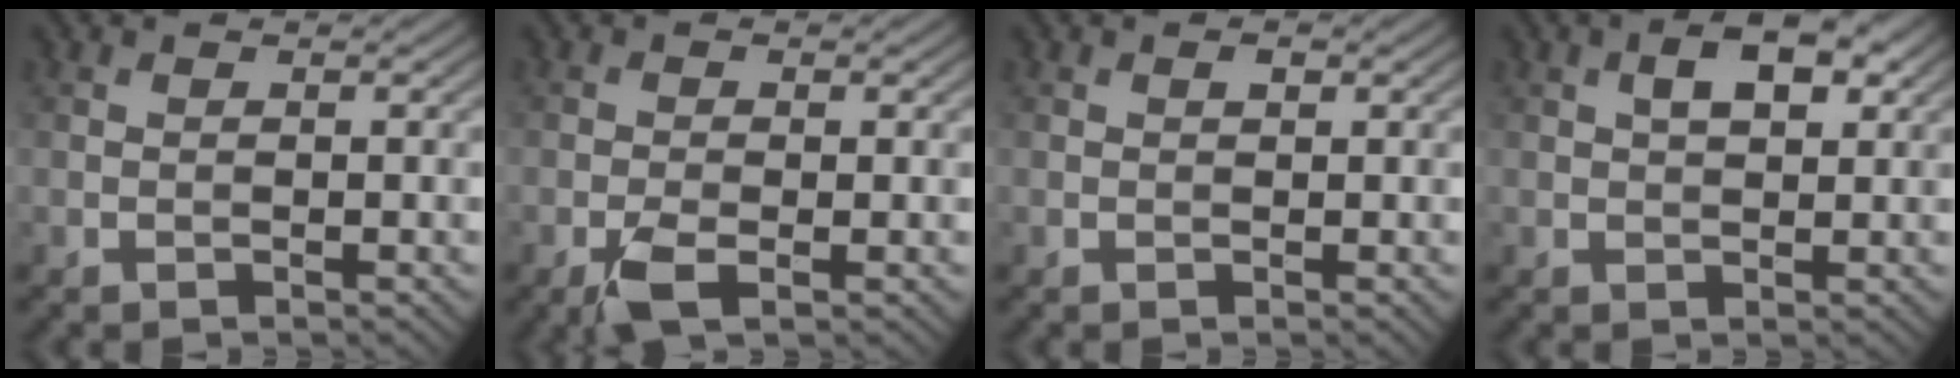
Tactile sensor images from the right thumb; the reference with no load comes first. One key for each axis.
{"total": 3.2, "fx": -1.5, "fy": 1.1, "fz": 2.6, "tx": -0.055, "ty": -0.002, "tz": -0.030}
{"total": 0.8, "fx": 0.3, "fy": 0.3, "fz": 0.6, "tx": -0.007, "ty": 0.000, "tz": 0.004}
{"total": 4.6, "fx": 1.7, "fy": 2.2, "fz": 3.7, "tx": -0.063, "ty": 0.007, "tz": 0.024}